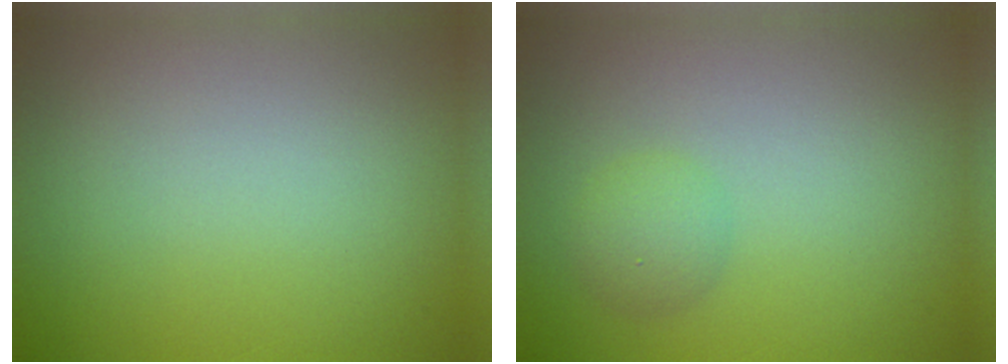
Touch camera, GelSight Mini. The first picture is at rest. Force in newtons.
{"total": 1.9, "press": 1.9, "slide": 0.1}